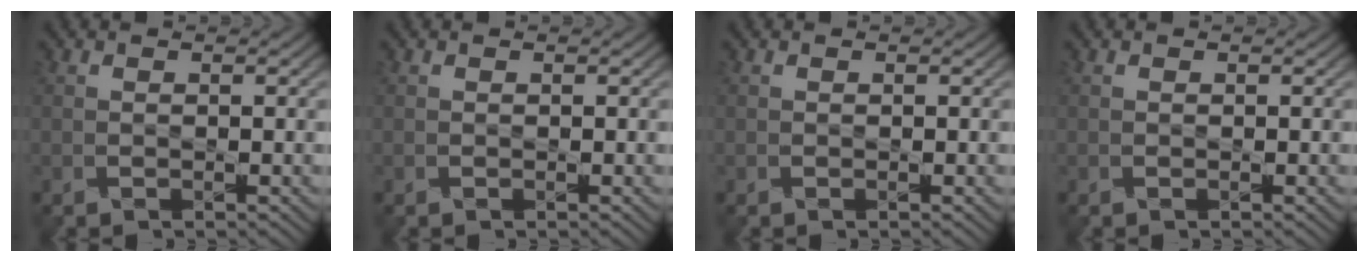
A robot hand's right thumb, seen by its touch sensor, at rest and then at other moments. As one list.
[{"total": 0.0}, {"total": 0.0}, {"total": 0.0}]